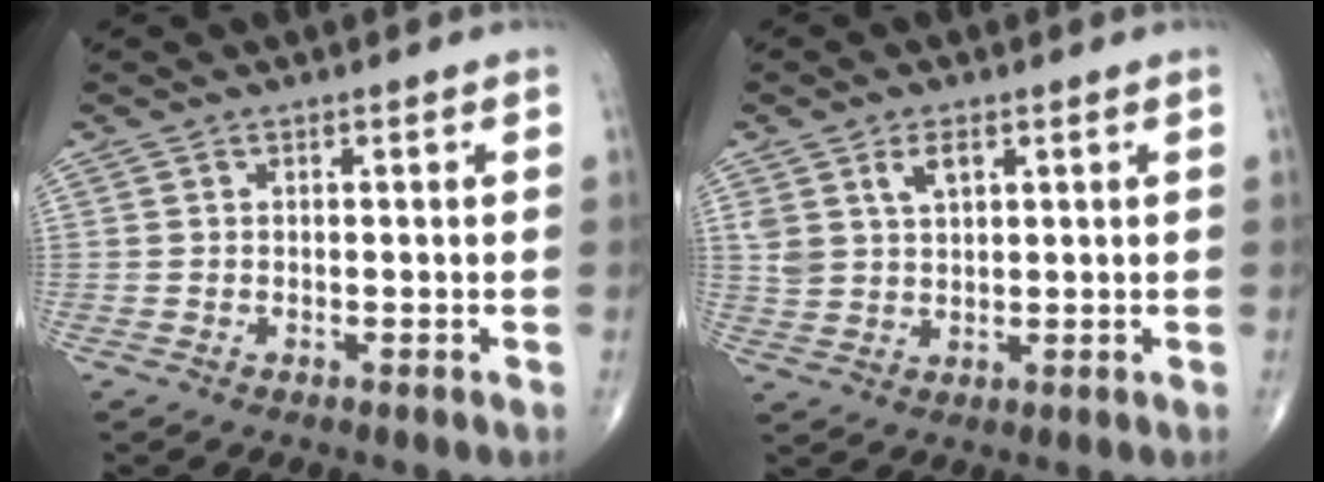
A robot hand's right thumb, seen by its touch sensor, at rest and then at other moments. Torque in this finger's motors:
{"motor_torque": [0.05, -0.05, 0.46, 0.38, 0.03]}